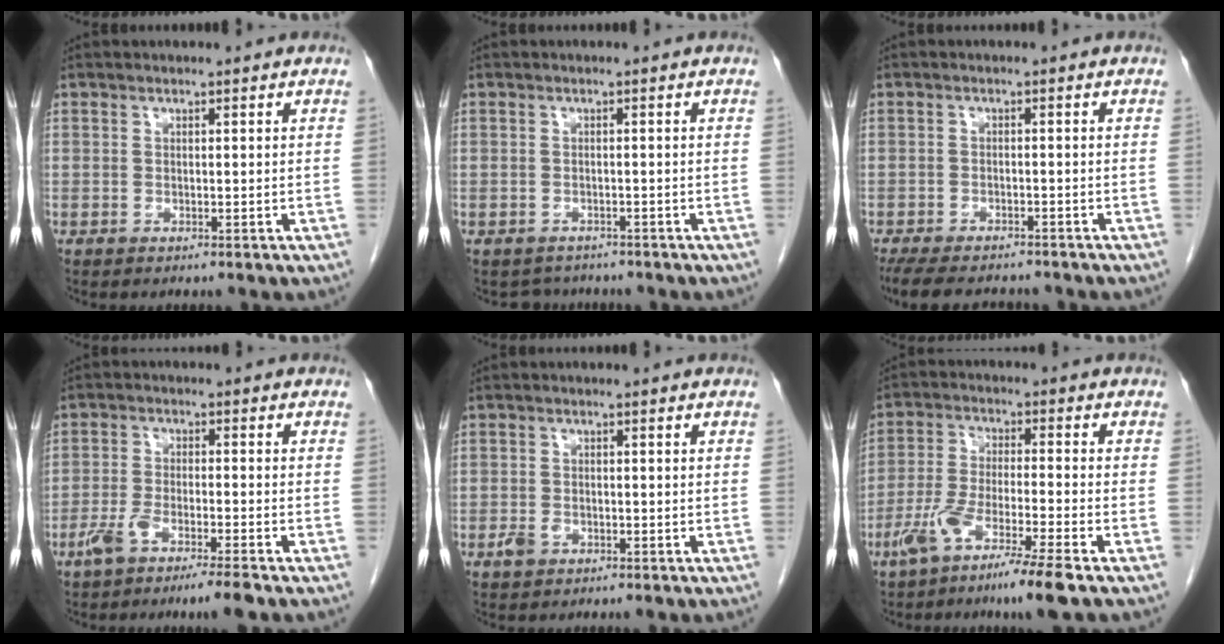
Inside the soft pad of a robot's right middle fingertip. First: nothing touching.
{"total": 2.8, "force": [-2.4, 1.3, -0.4], "torque": [0.001, 0.003, -0.036]}
{"total": 10.6, "force": [-9.1, 3.2, 4.3], "torque": [-0.086, -0.012, -0.130]}
{"total": 6.6, "force": [-4.4, 0.3, 4.8], "torque": [-0.092, -0.007, -0.079]}
{"total": 2.0, "force": [-0.9, 1.3, 1.2], "torque": [-0.021, 0.003, -0.012]}
{"total": 9.9, "force": [-6.5, -0.5, 7.5], "torque": [-0.149, -0.026, -0.122]}